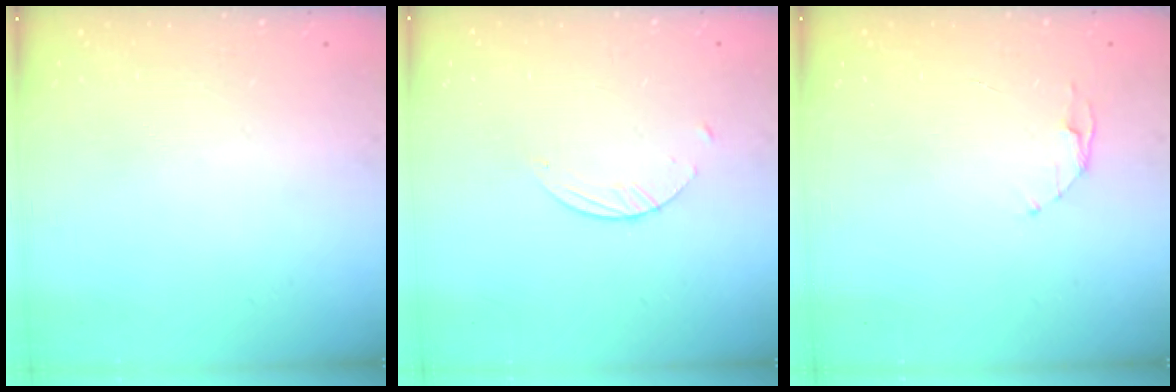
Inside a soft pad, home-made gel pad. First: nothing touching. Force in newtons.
{"total": 2.1, "press": 2.1, "slide": 0.2}
{"total": 3.2, "press": 3.2, "slide": 0.4}